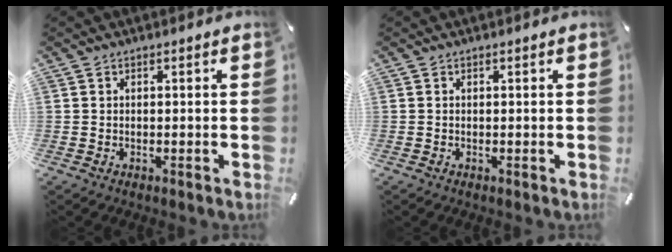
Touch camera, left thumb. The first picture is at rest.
{"total": 0.0}